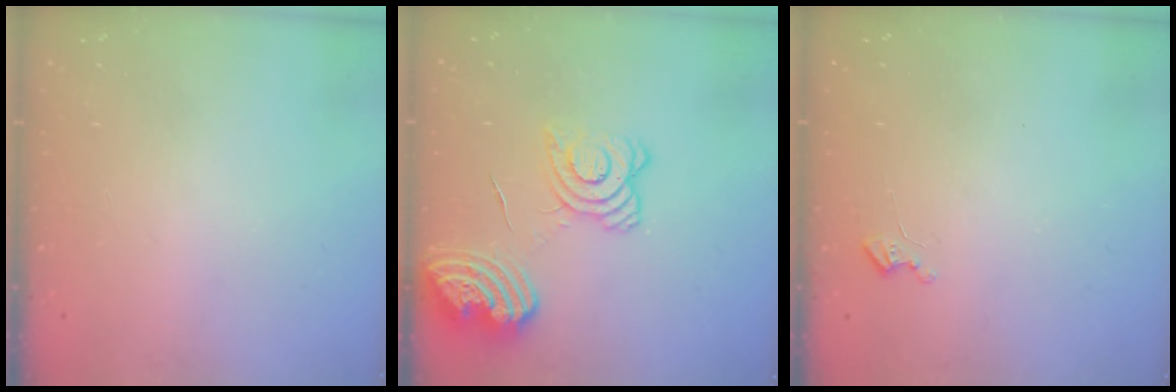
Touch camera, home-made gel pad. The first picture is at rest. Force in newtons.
{"total": 15.7, "press": 15.5, "slide": 1.9}
{"total": 2.6, "press": 2.6, "slide": 0.3}